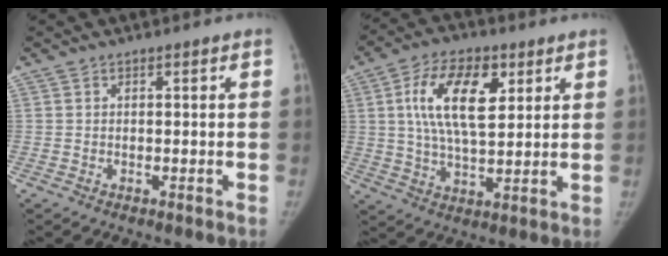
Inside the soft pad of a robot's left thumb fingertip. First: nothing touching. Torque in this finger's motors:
{"motor_torque": [0.20, 0.22, 0.19, -0.04, 0.12]}